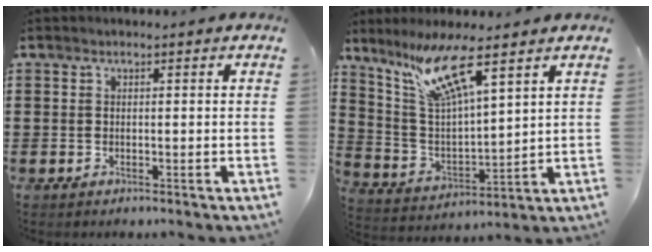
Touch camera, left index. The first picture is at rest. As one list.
[{"total": 11.2, "force": [7.6, 1.7, 8.1], "torque": [-0.178, -0.024, 0.130]}]